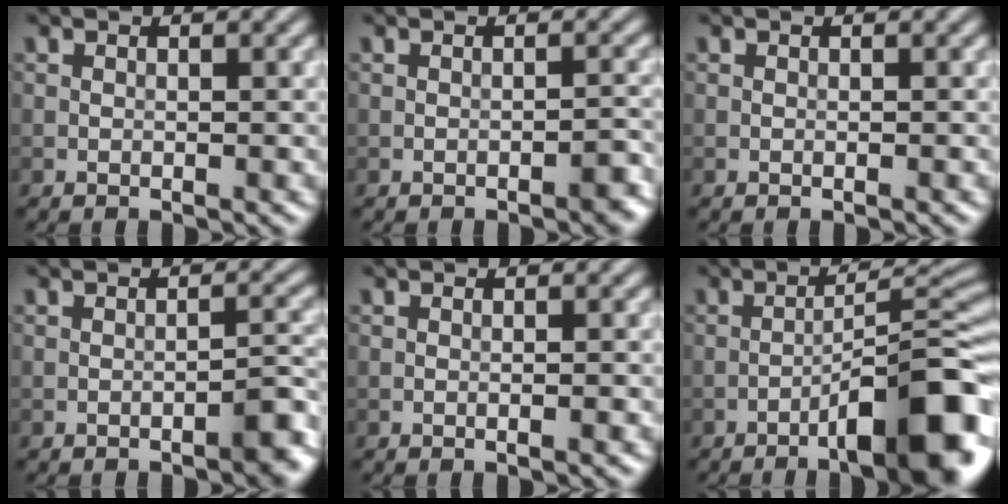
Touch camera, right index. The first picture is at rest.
{"total": 1.3, "force": [-0.9, 0.3, 0.9], "torque": [-0.011, 0.004, -0.012]}
{"total": 0.0}
{"total": 2.3, "force": [-1.5, 0.3, 1.7], "torque": [-0.021, 0.010, -0.023]}
{"total": 0.6, "force": [-0.2, 0.0, 0.6], "torque": [-0.006, 0.000, -0.004]}
{"total": 9.9, "force": [-5.4, 2.1, 8.0], "torque": [-0.112, 0.016, -0.081]}